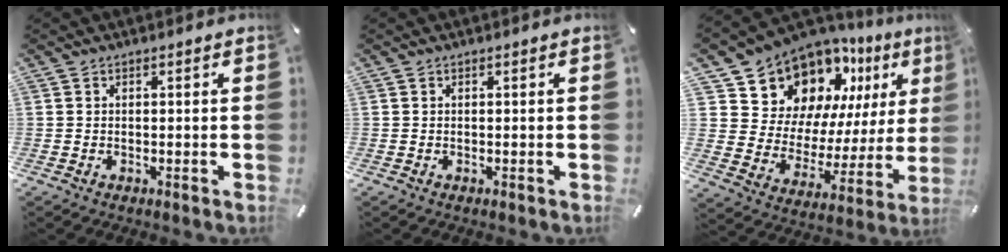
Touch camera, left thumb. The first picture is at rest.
{"total": 0.0}
{"total": 15.8, "force": [12.4, 9.2, 3.6], "torque": [-0.057, -0.123, 0.222]}